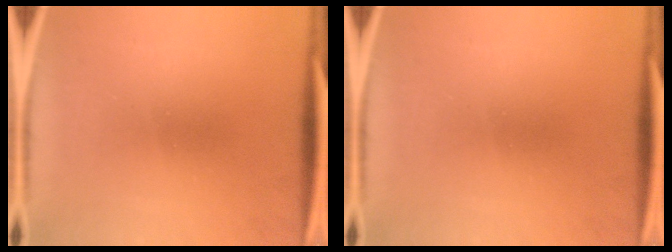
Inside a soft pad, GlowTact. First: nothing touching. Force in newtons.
{"total": 0.0}